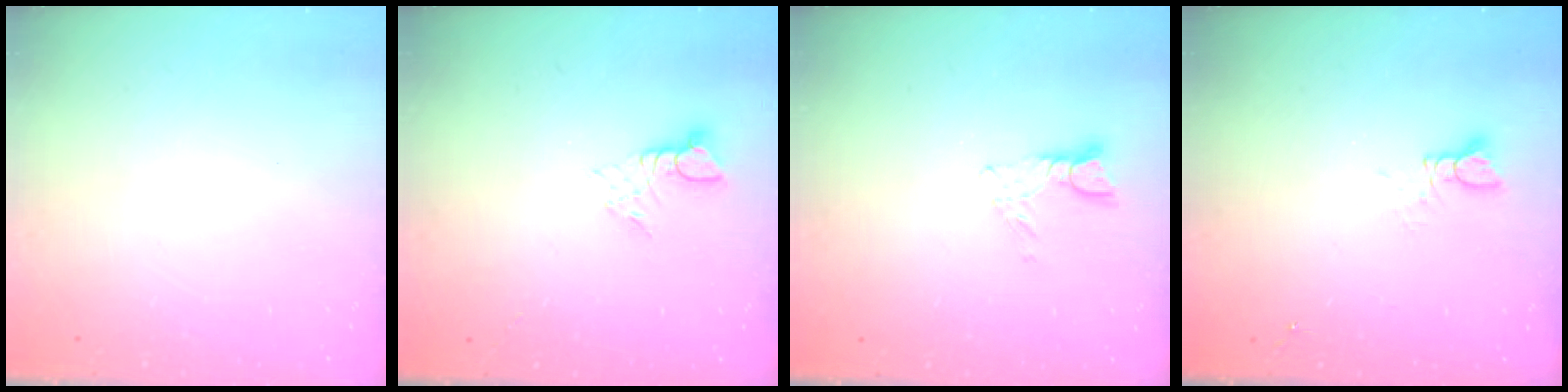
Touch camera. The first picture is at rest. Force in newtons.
{"total": 2.3, "press": 2.3, "slide": 0.2}
{"total": 4.8, "press": 4.8, "slide": 0.4}
{"total": 2.4, "press": 2.4, "slide": 0.2}